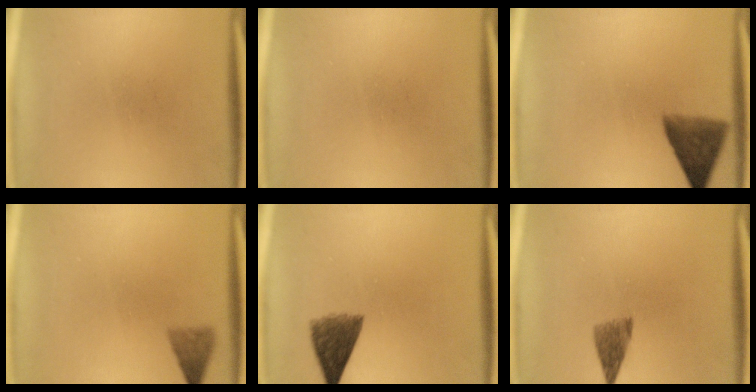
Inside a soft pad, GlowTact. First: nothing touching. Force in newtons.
{"total": 0.0}
{"total": 6.8}
{"total": 2.5}
{"total": 6.0}
{"total": 3.3}